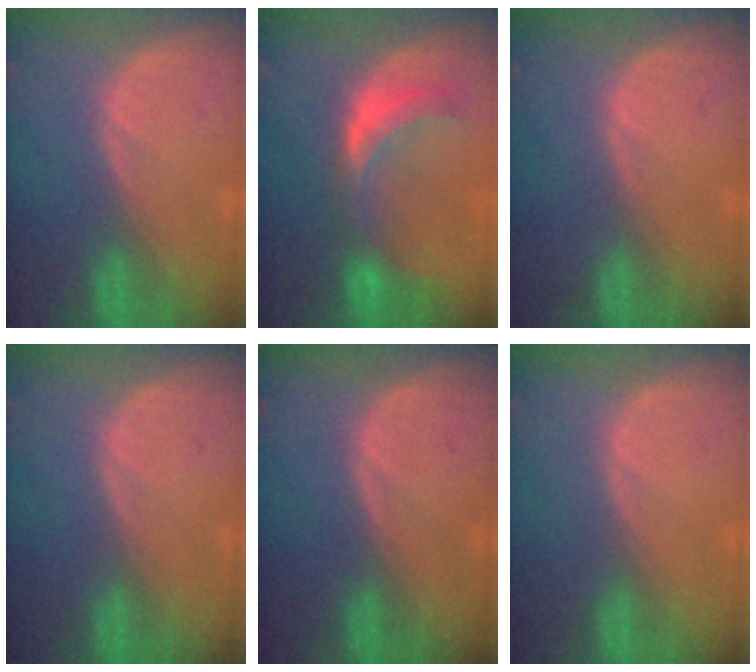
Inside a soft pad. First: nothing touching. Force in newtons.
{"total": 7.4, "press": 6.8, "slide": 2.8}
{"total": 0.0}
{"total": 0.0}
{"total": 0.0}
{"total": 0.0}